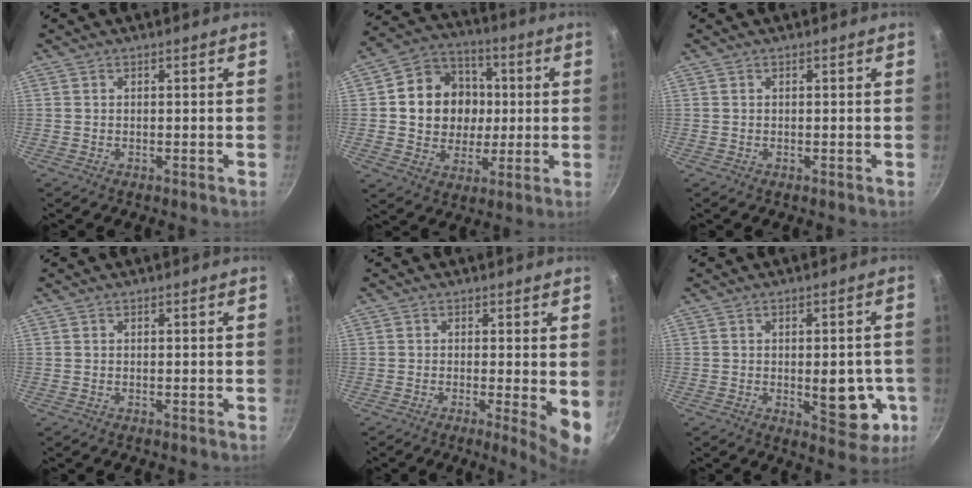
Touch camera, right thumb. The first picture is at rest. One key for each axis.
{"total": 16.1, "fx": 1.3, "fy": 13.9, "fz": 8.1, "tx": -0.104, "ty": 0.023, "tz": 0.022}
{"total": 0.0}
{"total": 0.0}
{"total": 6.8, "fx": -0.6, "fy": 1.0, "fz": 6.7, "tx": -0.082, "ty": -0.017, "tz": -0.007}
{"total": 10.7, "fx": -2.0, "fy": 5.0, "fz": 9.3, "tx": -0.089, "ty": -0.003, "tz": -0.019}